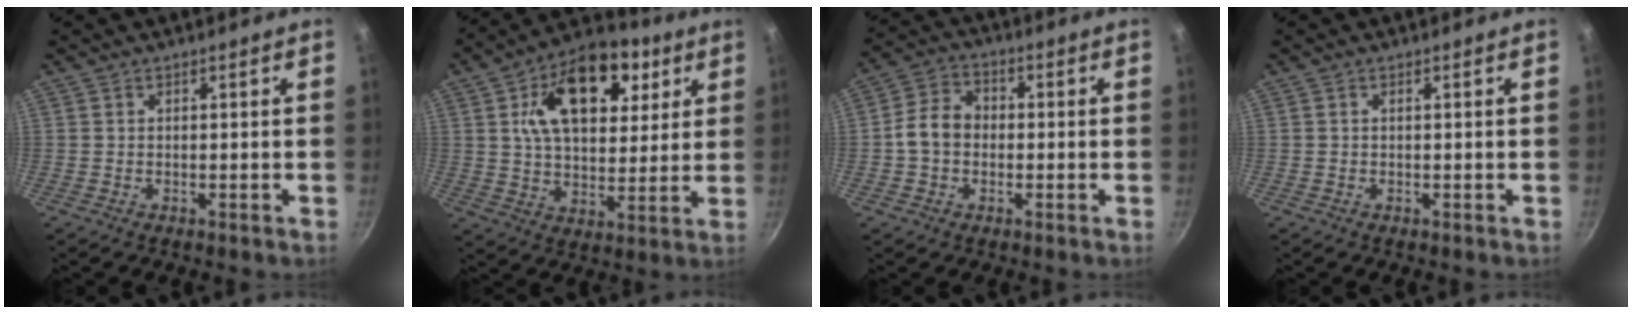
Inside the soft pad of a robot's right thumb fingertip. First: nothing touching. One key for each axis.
{"total": 19.9, "fx": 7.2, "fy": 11.8, "fz": 14.4, "tx": -0.188, "ty": -0.004, "tz": 0.111}
{"total": 7.5, "fx": -0.7, "fy": 6.0, "fz": 4.5, "tx": -0.070, "ty": 0.026, "tz": -0.023}
{"total": 0.0}